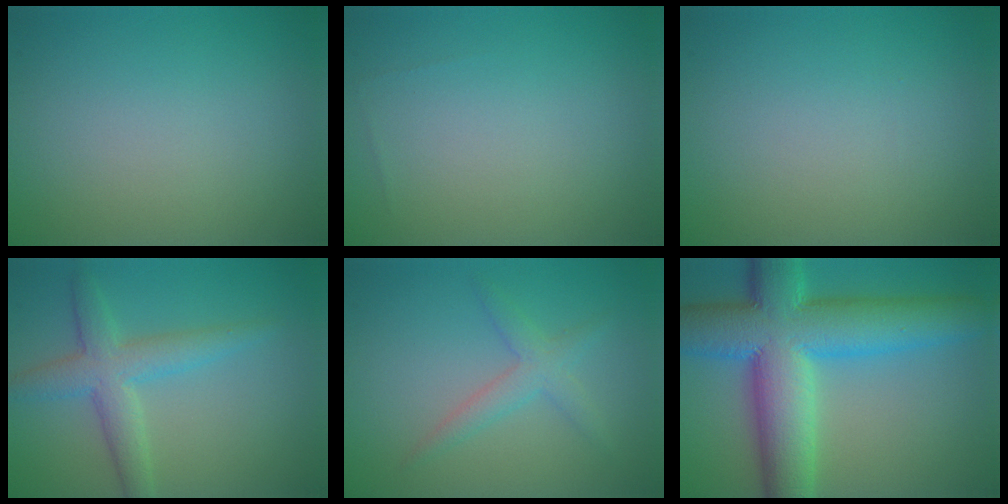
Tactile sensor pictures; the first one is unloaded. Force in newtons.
{"total": 0.0}
{"total": 0.0}
{"total": 4.0, "press": 4.0, "slide": 0.1}
{"total": 2.2, "press": 2.2, "slide": 0.1}
{"total": 12.9, "press": 12.9, "slide": 0.3}